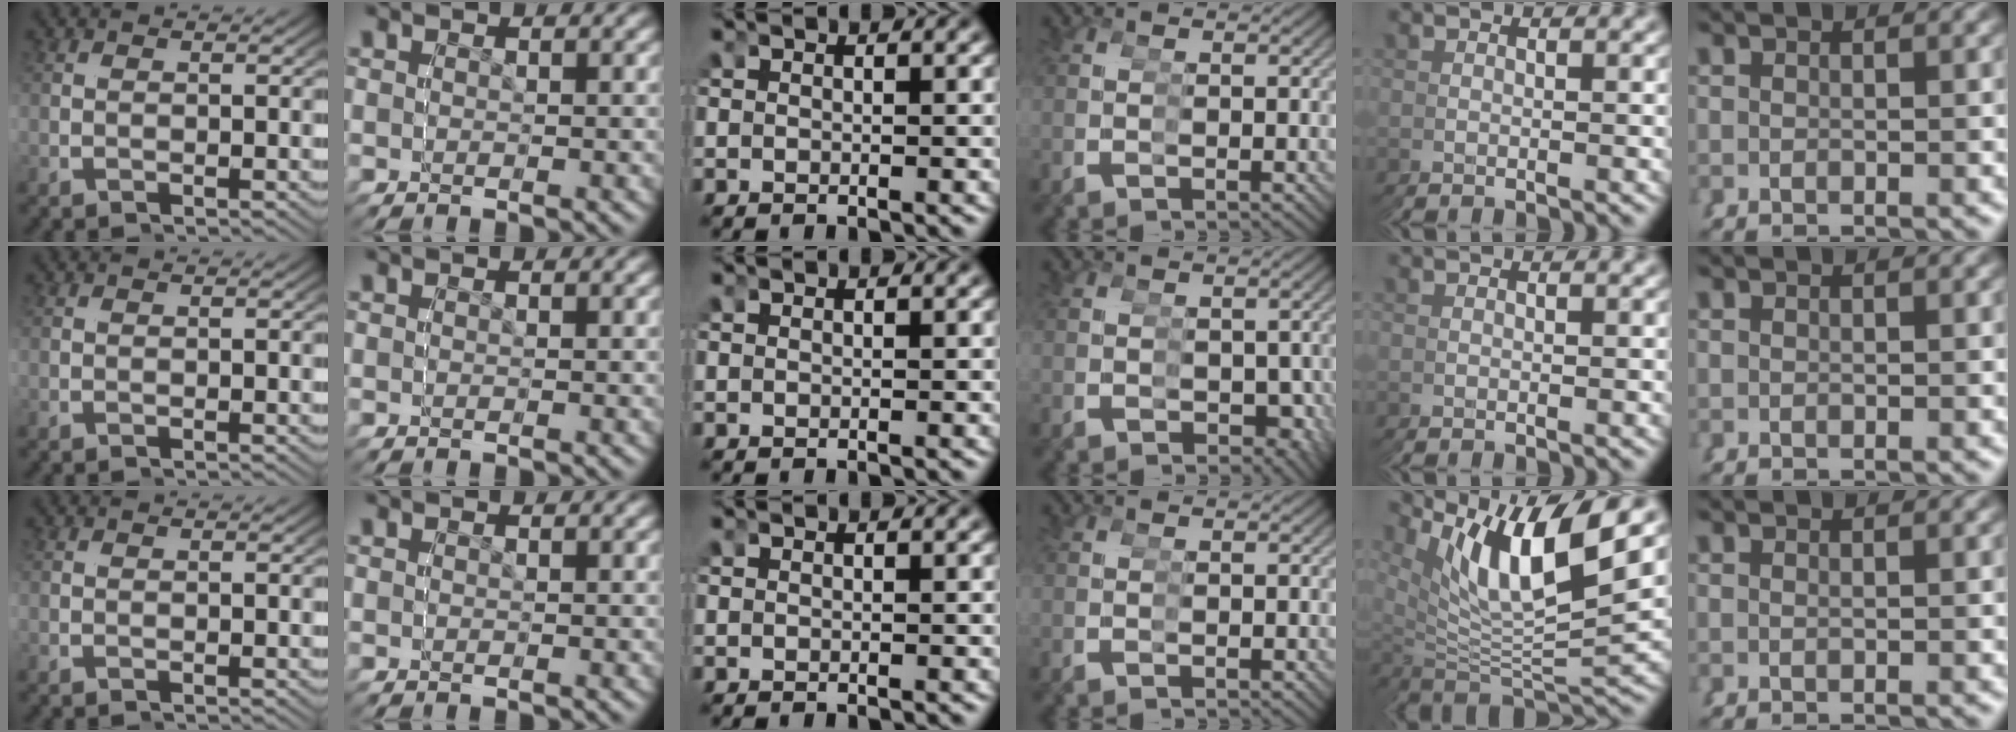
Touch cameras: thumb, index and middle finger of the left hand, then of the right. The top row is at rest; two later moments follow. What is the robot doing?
{"motion": "grasp_and_lifting", "object": "condiment"}